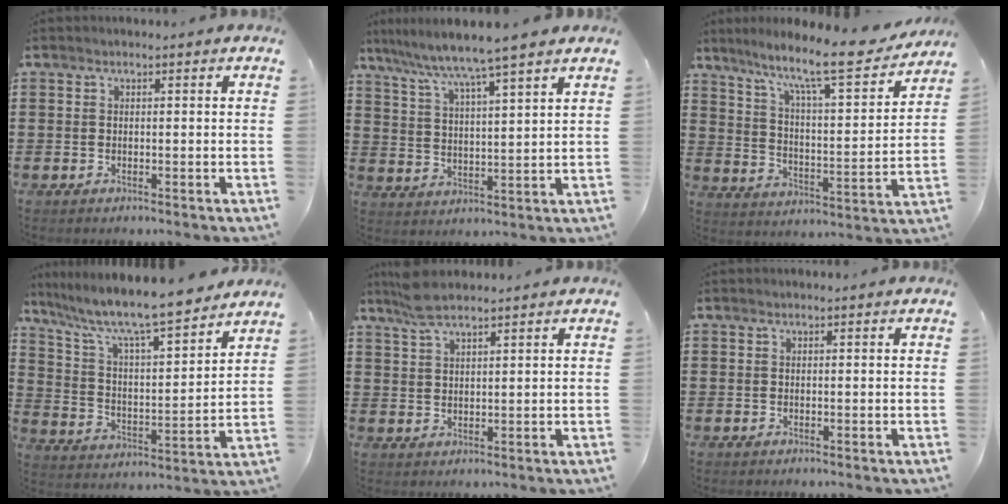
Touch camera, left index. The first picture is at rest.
{"total": 5.7, "force": [4.9, -1.0, 2.7], "torque": [-0.076, -0.036, 0.078]}
{"total": 10.4, "force": [8.7, 0.4, 5.6], "torque": [-0.117, -0.066, 0.137]}
{"total": 8.9, "force": [7.7, 0.5, 4.4], "torque": [-0.117, -0.053, 0.126]}
{"total": 4.7, "force": [3.7, 0.9, 2.7], "torque": [-0.062, 0.000, 0.068]}
{"total": 0.0}